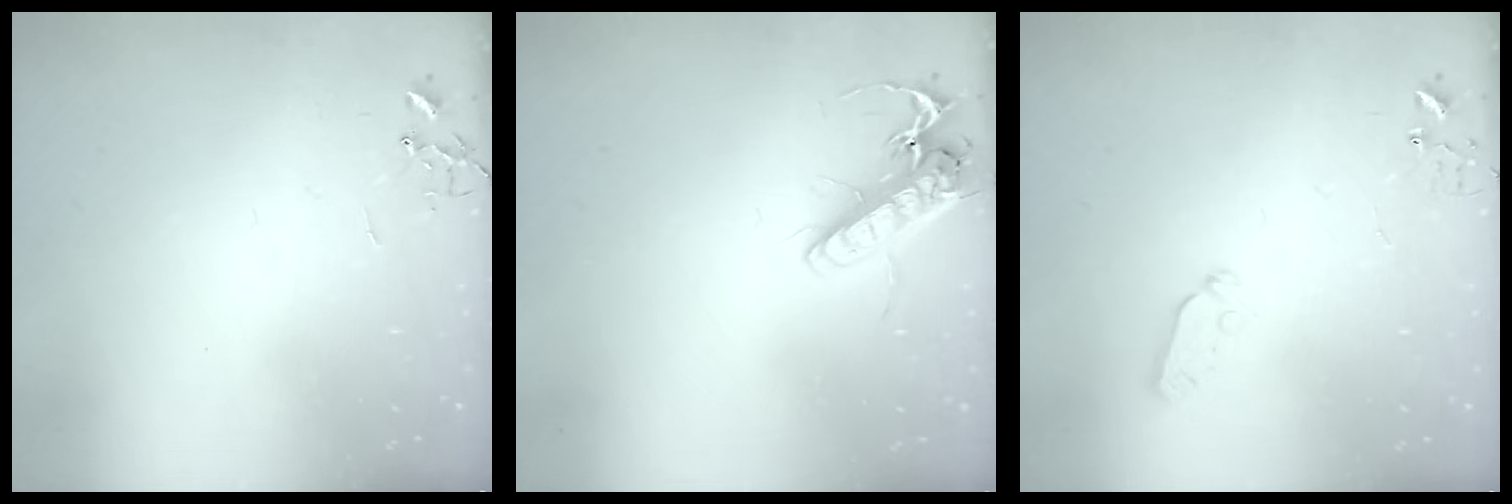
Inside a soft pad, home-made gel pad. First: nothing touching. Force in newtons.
{"total": 13.8, "press": 13.6, "slide": 2.4}
{"total": 3.9, "press": 3.8, "slide": 0.6}